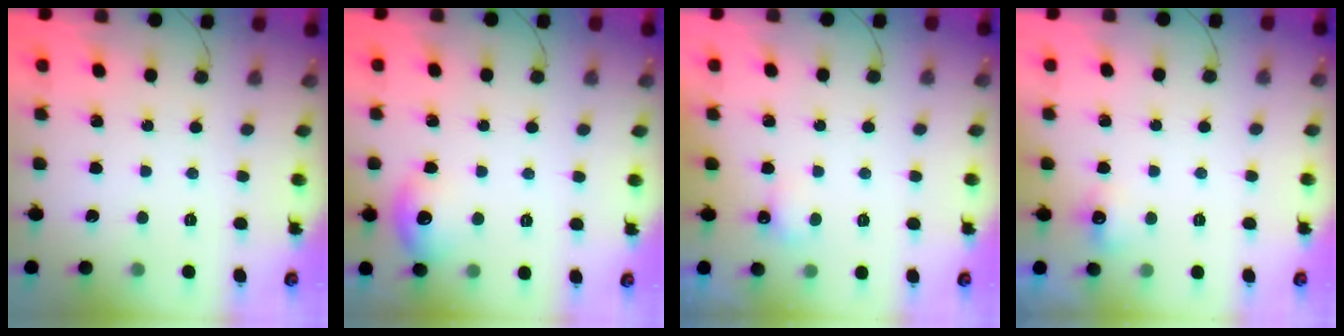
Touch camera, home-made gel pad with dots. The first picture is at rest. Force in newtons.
{"total": 10.1, "press": 8.3, "slide": 5.8}
{"total": 3.0, "press": 3.0, "slide": 0.6}
{"total": 5.4, "press": 5.0, "slide": 2.2}